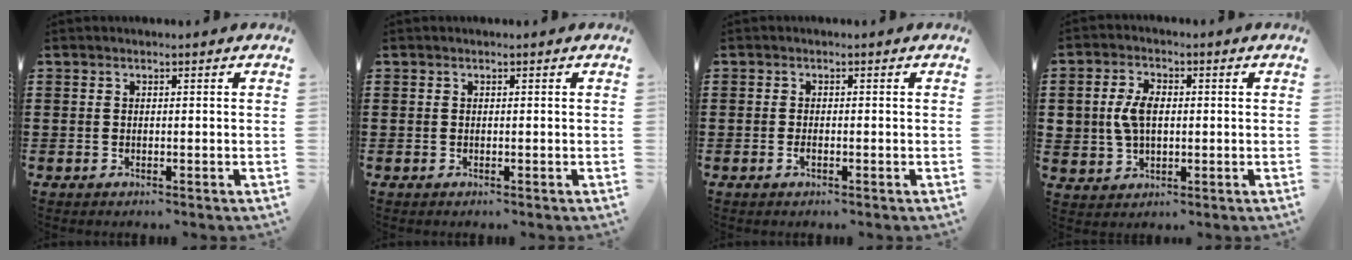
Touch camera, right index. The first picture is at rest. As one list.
[{"total": 0.0}, {"total": 0.9, "force": [-0.6, 0.1, 0.7], "torque": [-0.015, -0.008, -0.009]}, {"total": 5.0, "force": [0.3, 3.3, 3.7], "torque": [-0.094, 0.006, 0.000]}]